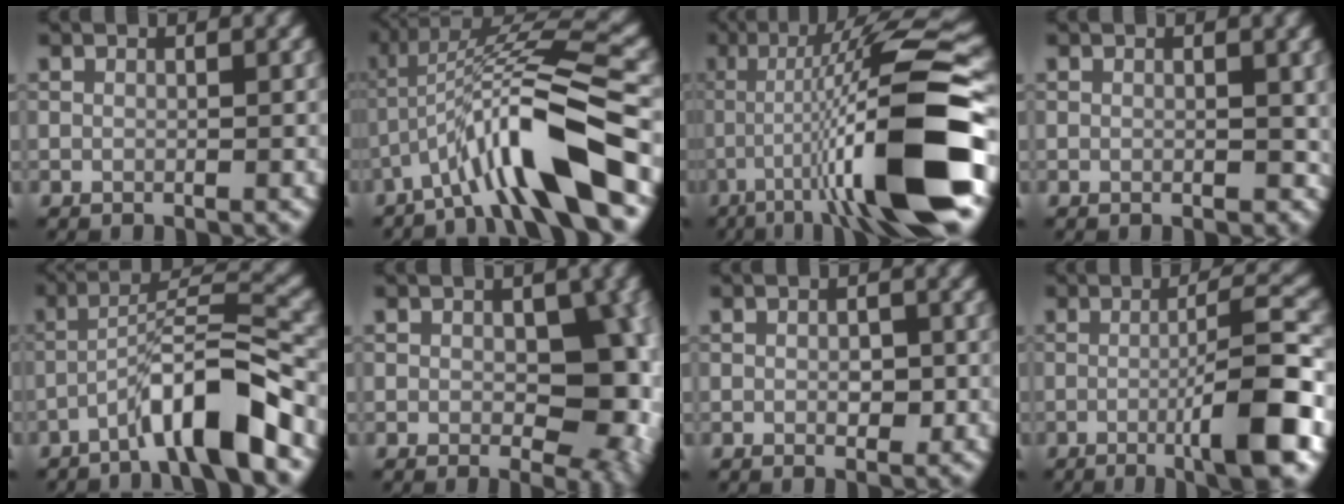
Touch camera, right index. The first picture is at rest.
{"total": 10.3, "force": [-5.0, 1.3, 8.9], "torque": [-0.154, 0.021, -0.087]}
{"total": 13.6, "force": [-4.2, 1.8, 12.8], "torque": [-0.187, 0.021, -0.067]}
{"total": 1.3, "force": [0.1, 0.8, 1.1], "torque": [-0.011, -0.003, 0.001]}
{"total": 7.8, "force": [-4.6, 1.0, 6.2], "torque": [-0.103, 0.023, -0.083]}
{"total": 9.4, "force": [-0.1, 5.7, 7.5], "torque": [-0.079, -0.013, 0.007]}
{"total": 1.6, "force": [-0.2, 0.9, 1.4], "torque": [-0.016, 0.001, -0.004]}
{"total": 8.3, "force": [-2.1, 1.1, 8.0], "torque": [-0.107, 0.014, -0.044]}